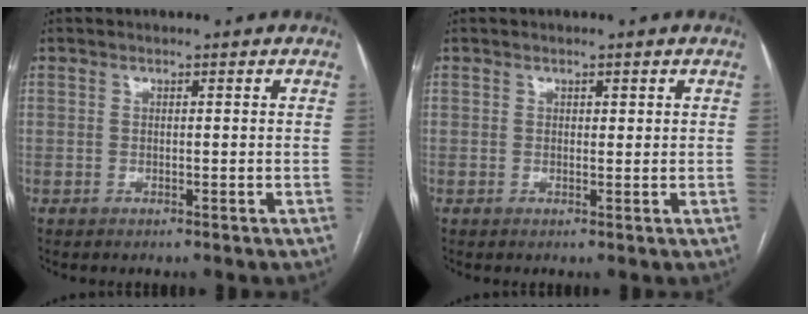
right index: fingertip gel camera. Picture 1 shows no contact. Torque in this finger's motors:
{"motor_torque": [0.03, 0.19, 0.04, -0.01]}